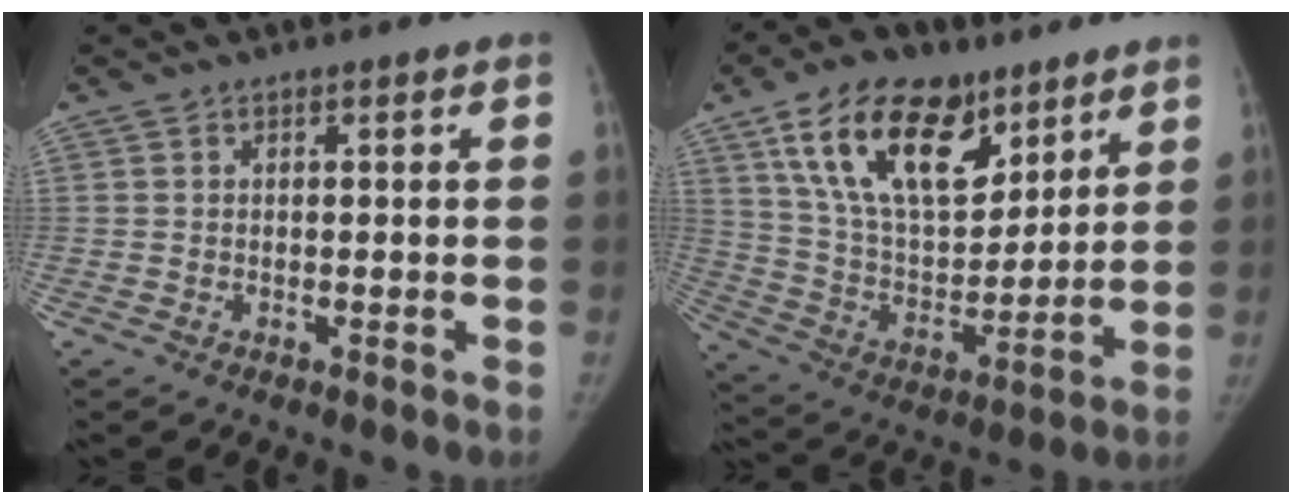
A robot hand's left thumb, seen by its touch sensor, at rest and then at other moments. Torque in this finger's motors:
{"motor_torque": [0.49, 0.23, 1.75, -1.03, 0.20]}